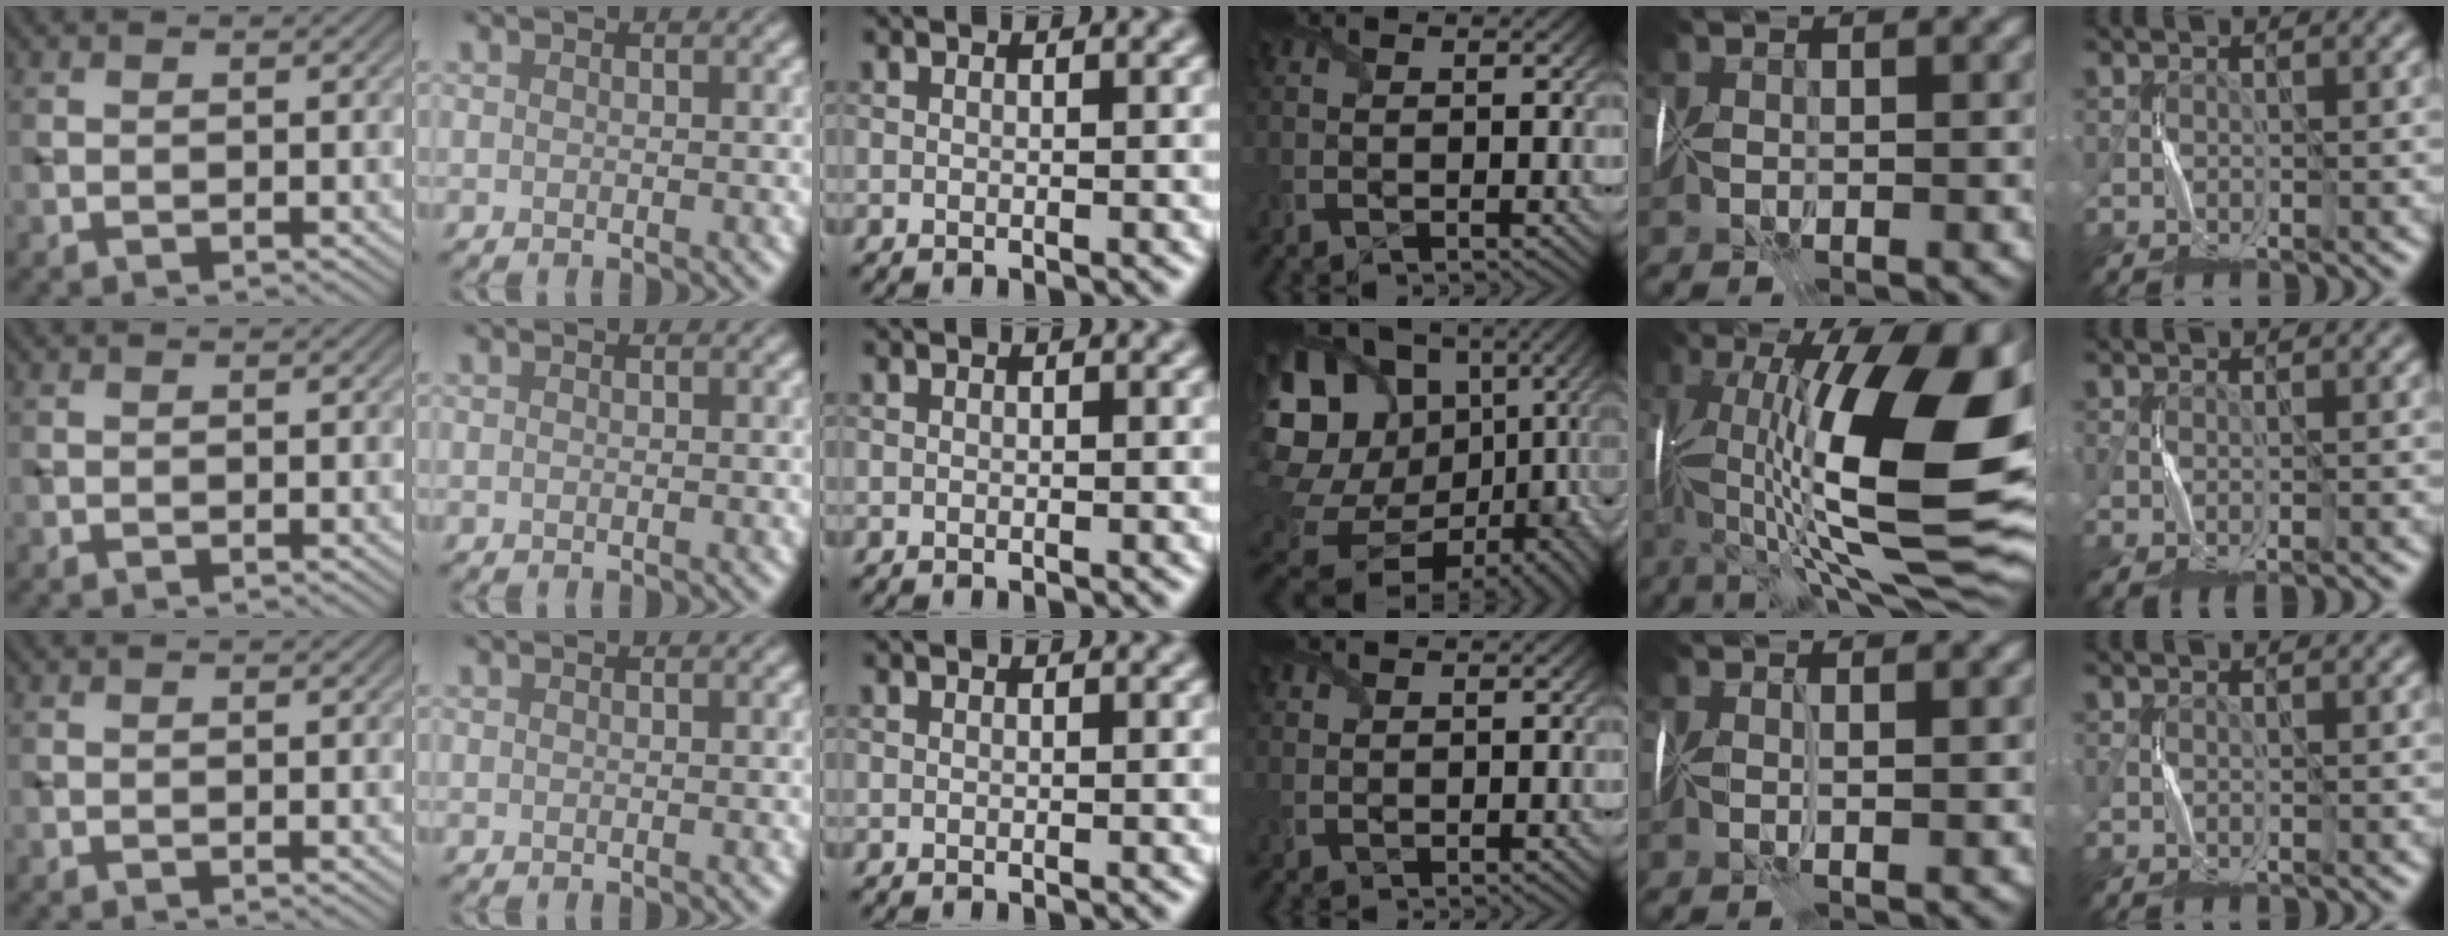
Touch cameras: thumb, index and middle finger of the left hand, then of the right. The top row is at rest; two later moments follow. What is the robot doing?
{"motion": "fold", "object": "wrapping paper"}